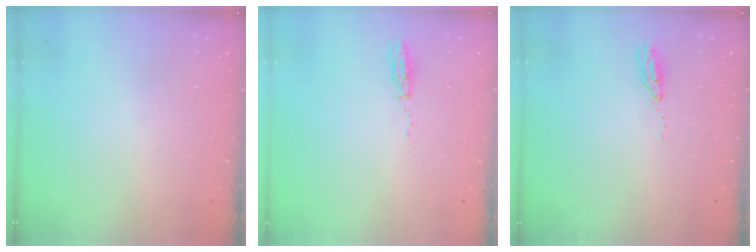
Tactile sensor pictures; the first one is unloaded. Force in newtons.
{"total": 3.5, "press": 2.8, "slide": 2.1}
{"total": 3.6, "press": 3.5, "slide": 0.3}